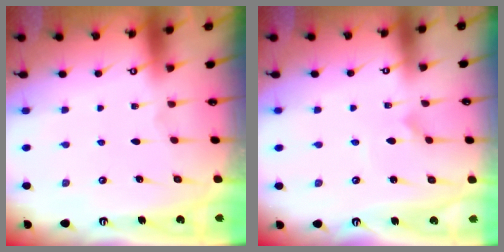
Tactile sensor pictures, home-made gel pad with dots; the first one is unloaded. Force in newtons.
{"total": 1.7, "press": 1.7, "slide": 0.1}